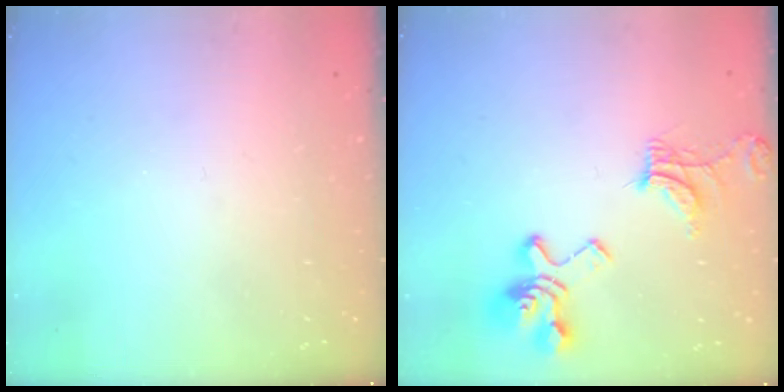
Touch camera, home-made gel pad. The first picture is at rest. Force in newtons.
{"total": 12.4, "press": 12.2, "slide": 2.1}